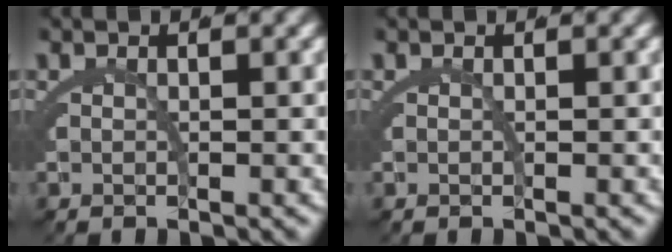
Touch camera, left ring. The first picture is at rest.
{"total": 0.0}